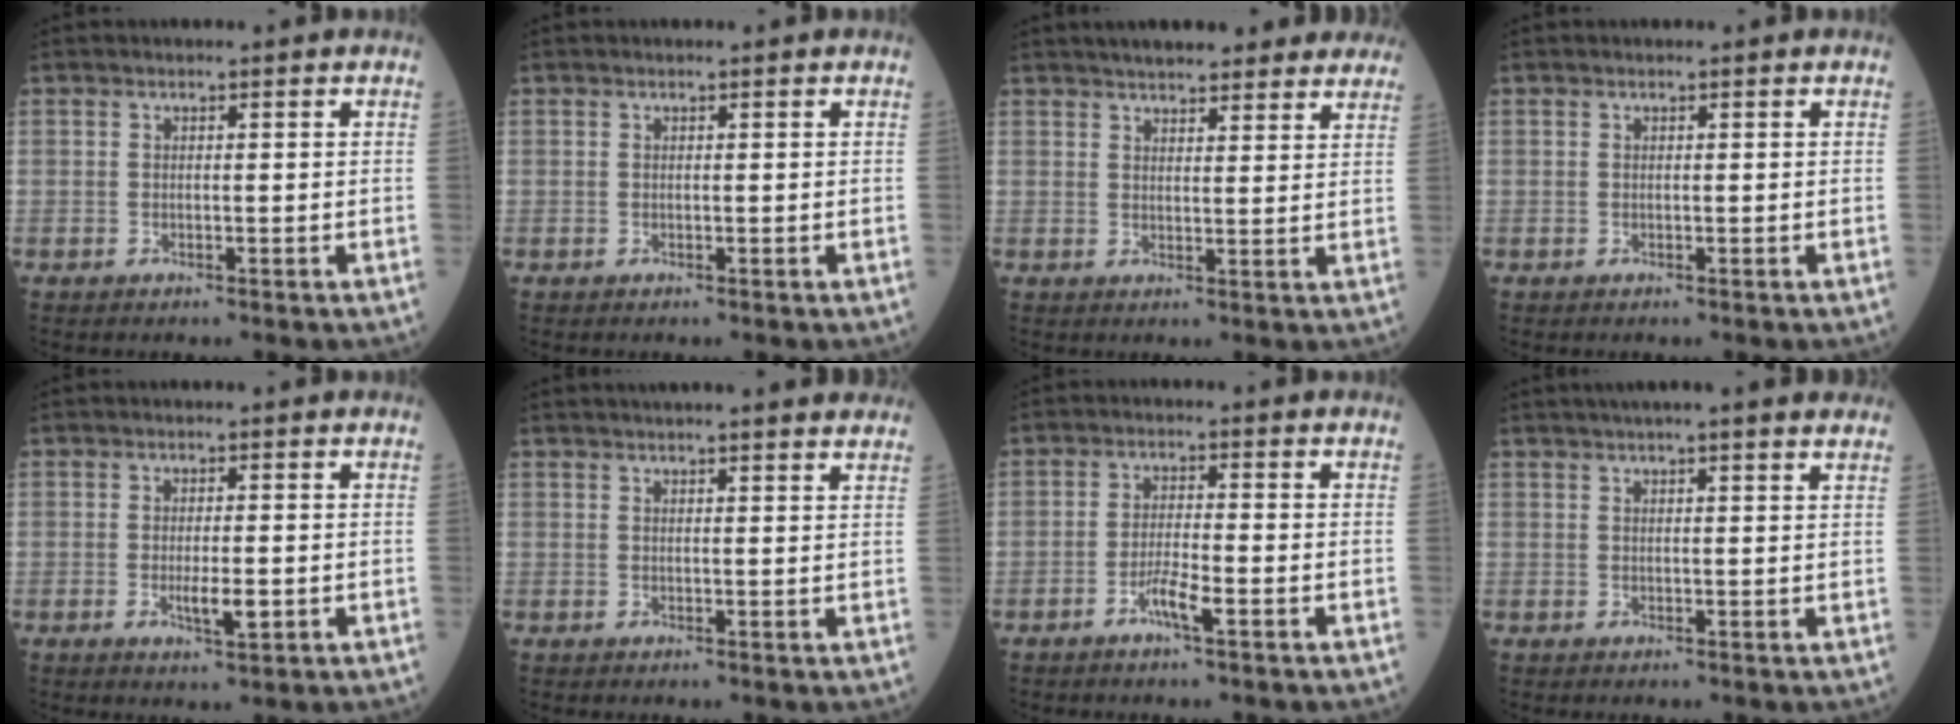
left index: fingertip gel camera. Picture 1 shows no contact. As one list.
[{"total": 0.0}, {"total": 14.7, "force": [12.8, 3.5, 6.2], "torque": [-0.065, 0.027, 0.156]}, {"total": 0.0}, {"total": 3.4, "force": [-0.8, 0.8, 3.2], "torque": [-0.062, -0.004, -0.009]}, {"total": 12.5, "force": [11.3, 1.2, 5.2], "torque": [-0.063, 0.029, 0.130]}, {"total": 3.6, "force": [-1.9, 0.1, 3.1], "torque": [-0.063, -0.003, -0.038]}, {"total": 10.1, "force": [8.5, 0.7, 5.4], "torque": [-0.071, 0.029, 0.098]}]